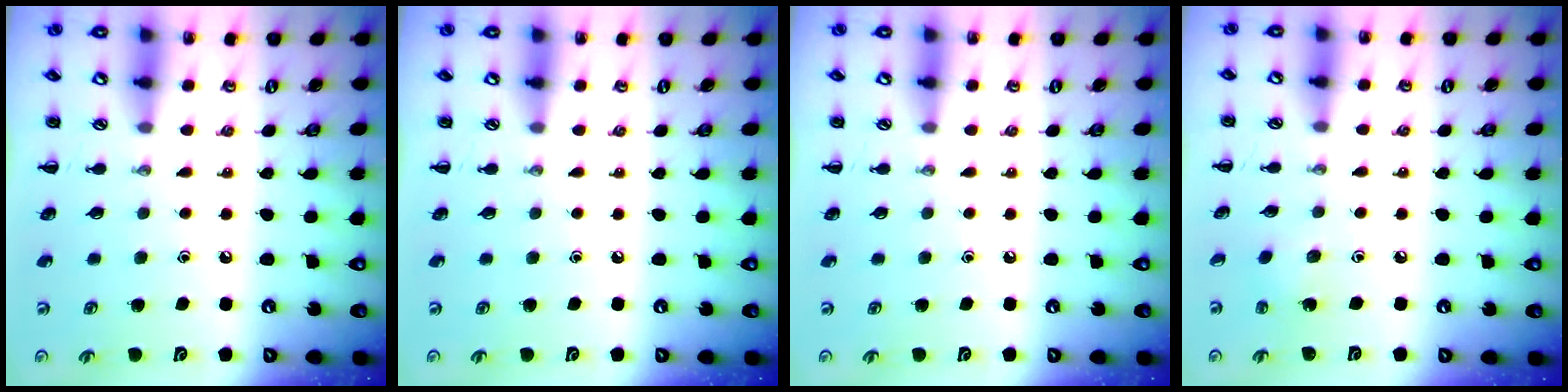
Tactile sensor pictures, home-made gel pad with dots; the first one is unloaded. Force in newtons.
{"total": 0.0}
{"total": 0.0}
{"total": 1.8, "press": 1.7, "slide": 0.7}